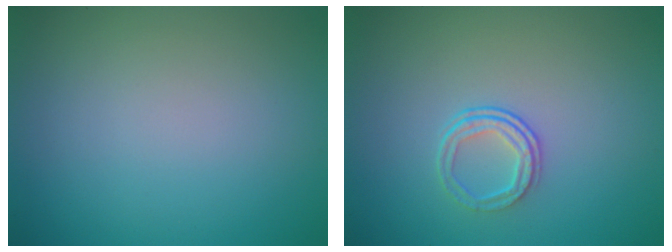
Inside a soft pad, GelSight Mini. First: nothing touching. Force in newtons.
{"total": 2.1, "press": 1.4, "slide": 1.5}